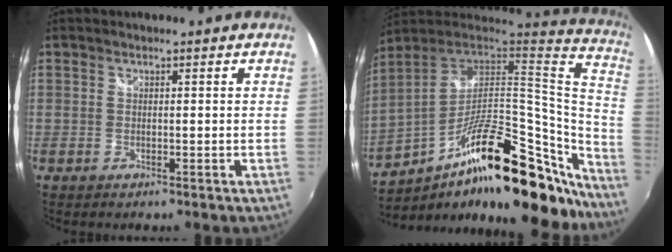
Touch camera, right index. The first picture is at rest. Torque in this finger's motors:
{"motor_torque": [1.13, -1.01, 0.46, 0.10]}